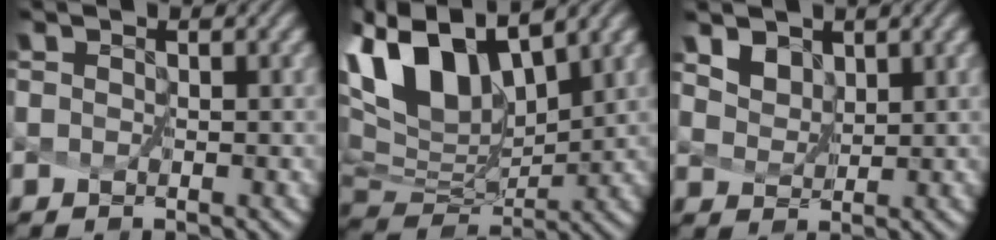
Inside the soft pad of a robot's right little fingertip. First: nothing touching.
{"total": 9.7, "force": [5.5, 5.0, 6.3], "torque": [-0.142, 0.006, 0.108]}
{"total": 5.0, "force": [3.8, 2.7, 1.7], "torque": [-0.062, -0.005, 0.073]}